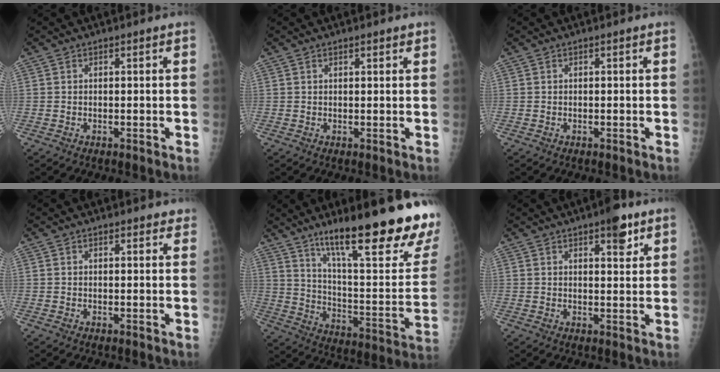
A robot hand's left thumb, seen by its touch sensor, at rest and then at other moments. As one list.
[{"total": 1.1, "force": [0.8, 0.4, 0.6], "torque": [-0.006, -0.004, 0.011]}, {"total": 0.0}, {"total": 2.2, "force": [1.9, 0.9, 0.7], "torque": [0.012, -0.003, 0.018]}, {"total": 29.4, "force": [19.0, 5.0, 21.8], "torque": [-0.272, -0.077, 0.294]}, {"total": 5.4, "force": [3.3, 1.9, 3.9], "torque": [-0.037, -0.015, 0.041]}]